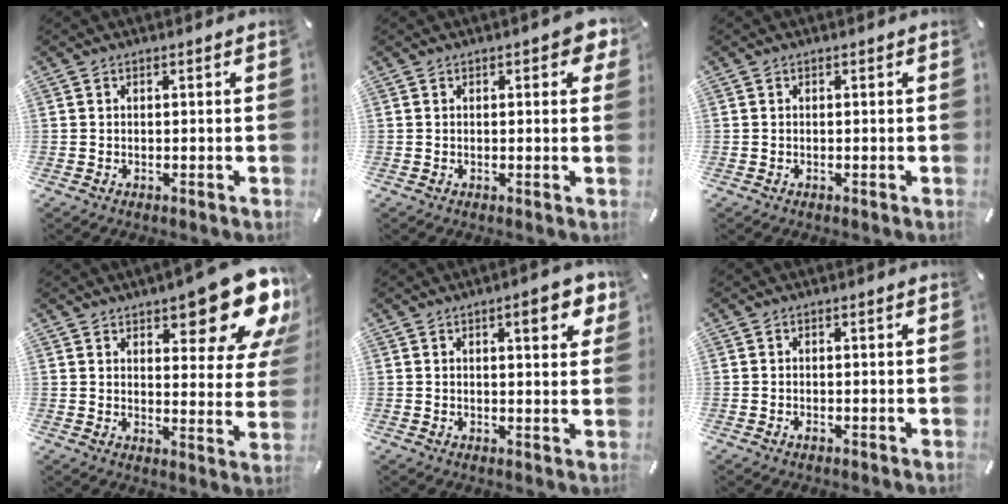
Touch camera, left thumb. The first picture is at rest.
{"total": 3.4, "force": [1.2, 1.5, 2.8], "torque": [-0.033, -0.002, 0.016]}
{"total": 0.0}
{"total": 16.0, "force": [10.8, 5.9, 10.2], "torque": [-0.116, -0.086, 0.179]}
{"total": 7.3, "force": [3.5, 2.2, 6.0], "torque": [-0.081, -0.010, 0.053]}
{"total": 0.6, "force": [-0.3, 0.2, 0.5], "torque": [-0.010, -0.003, -0.005]}